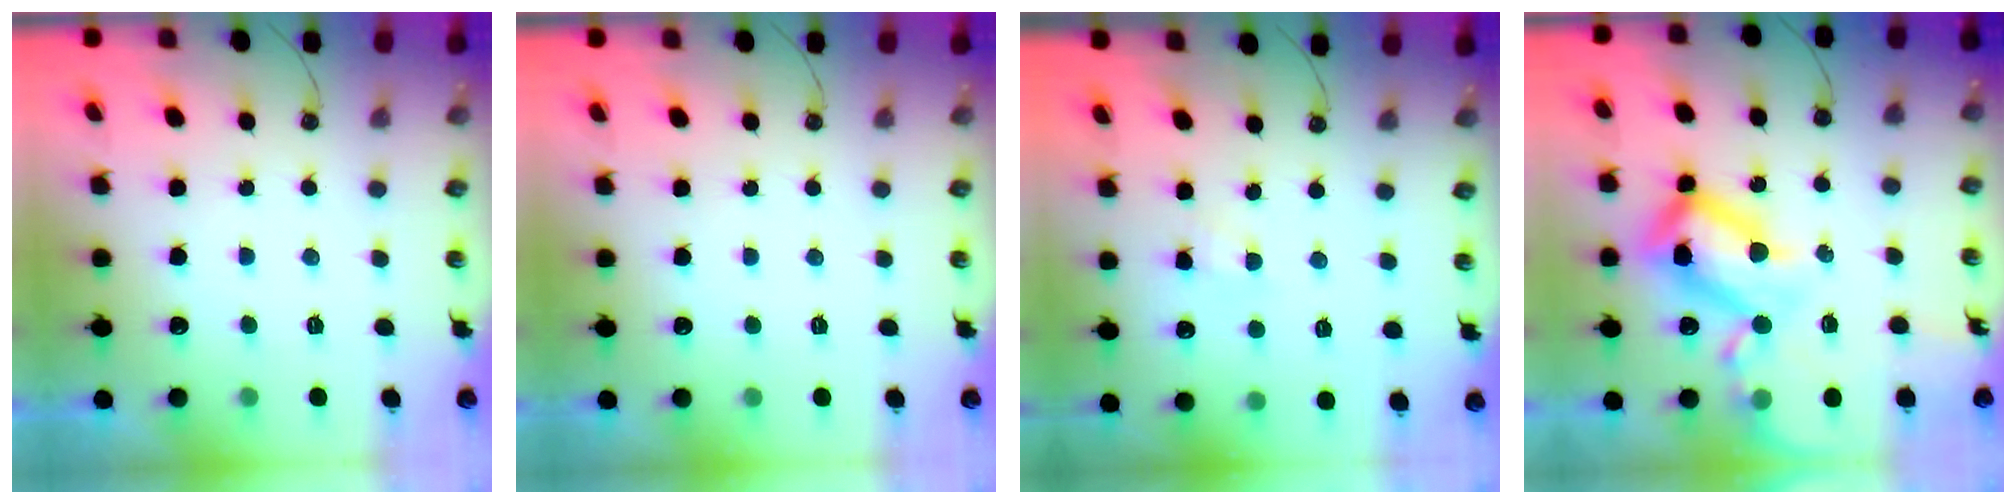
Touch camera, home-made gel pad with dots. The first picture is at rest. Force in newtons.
{"total": 0.0}
{"total": 5.8, "press": 5.8, "slide": 0.7}
{"total": 26.2, "press": 26.1, "slide": 2.5}